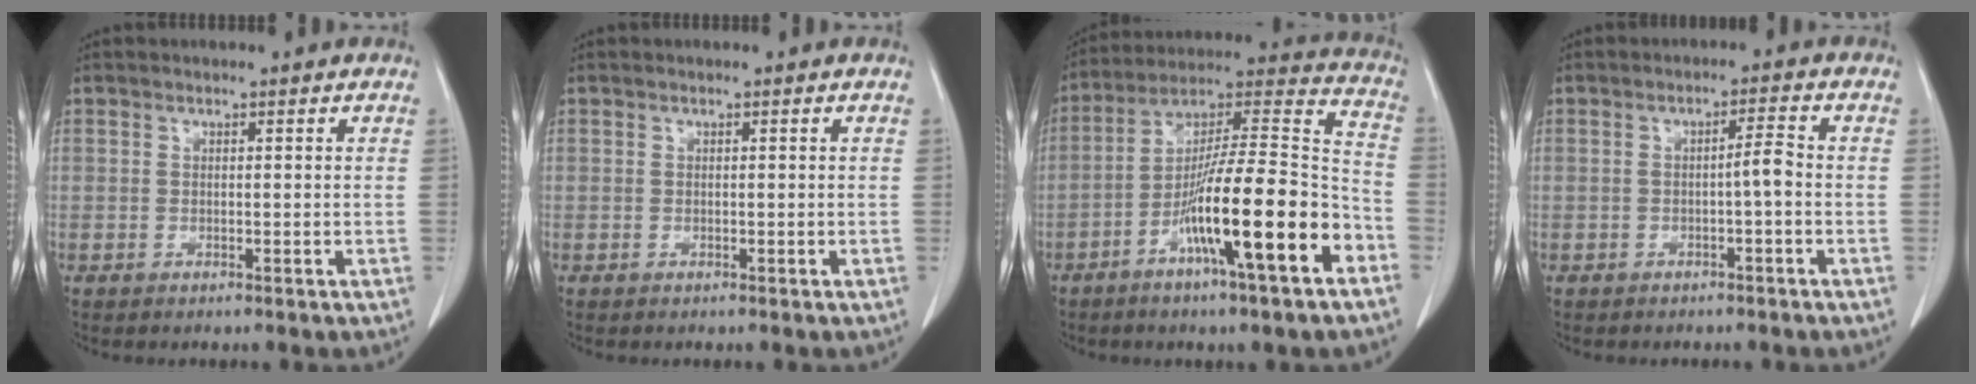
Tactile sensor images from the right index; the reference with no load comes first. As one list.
[{"total": 0.0}, {"total": 19.9, "force": [-8.5, 1.2, 17.9], "torque": [-0.294, -0.008, -0.146]}, {"total": 2.5, "force": [-0.7, 0.0, 2.4], "torque": [-0.036, 0.003, -0.014]}]